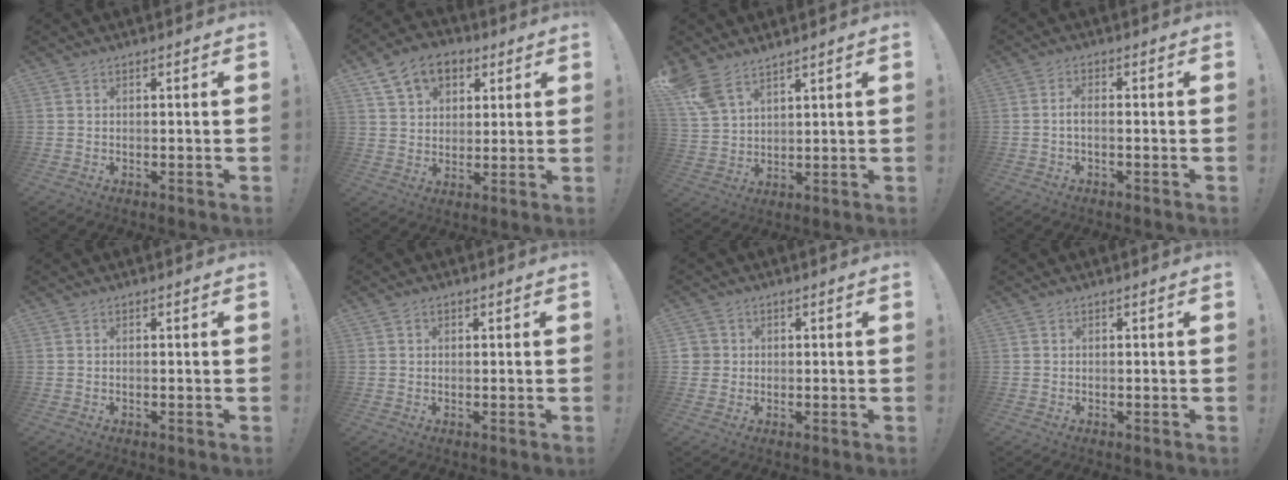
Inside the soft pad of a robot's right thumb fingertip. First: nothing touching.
{"total": 12.0, "force": [5.9, 8.7, 5.8], "torque": [-0.086, -0.020, 0.115]}
{"total": 7.7, "force": [6.2, 3.4, 3.1], "torque": [-0.065, -0.031, 0.124]}
{"total": 2.8, "force": [-0.6, 0.6, 2.7], "torque": [-0.055, 0.000, -0.012]}
{"total": 0.0}
{"total": 0.7, "force": [0.1, 0.6, 0.2], "torque": [0.002, 0.000, 0.001]}
{"total": 2.8, "force": [0.3, 2.8, 0.5], "torque": [-0.008, 0.004, 0.006]}
{"total": 0.0}